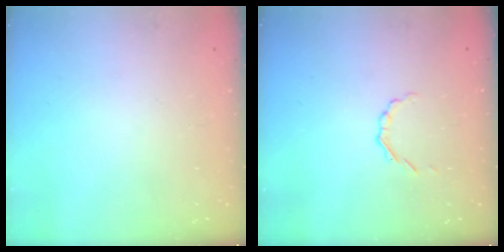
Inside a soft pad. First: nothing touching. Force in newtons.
{"total": 1.7, "press": 1.6, "slide": 0.6}